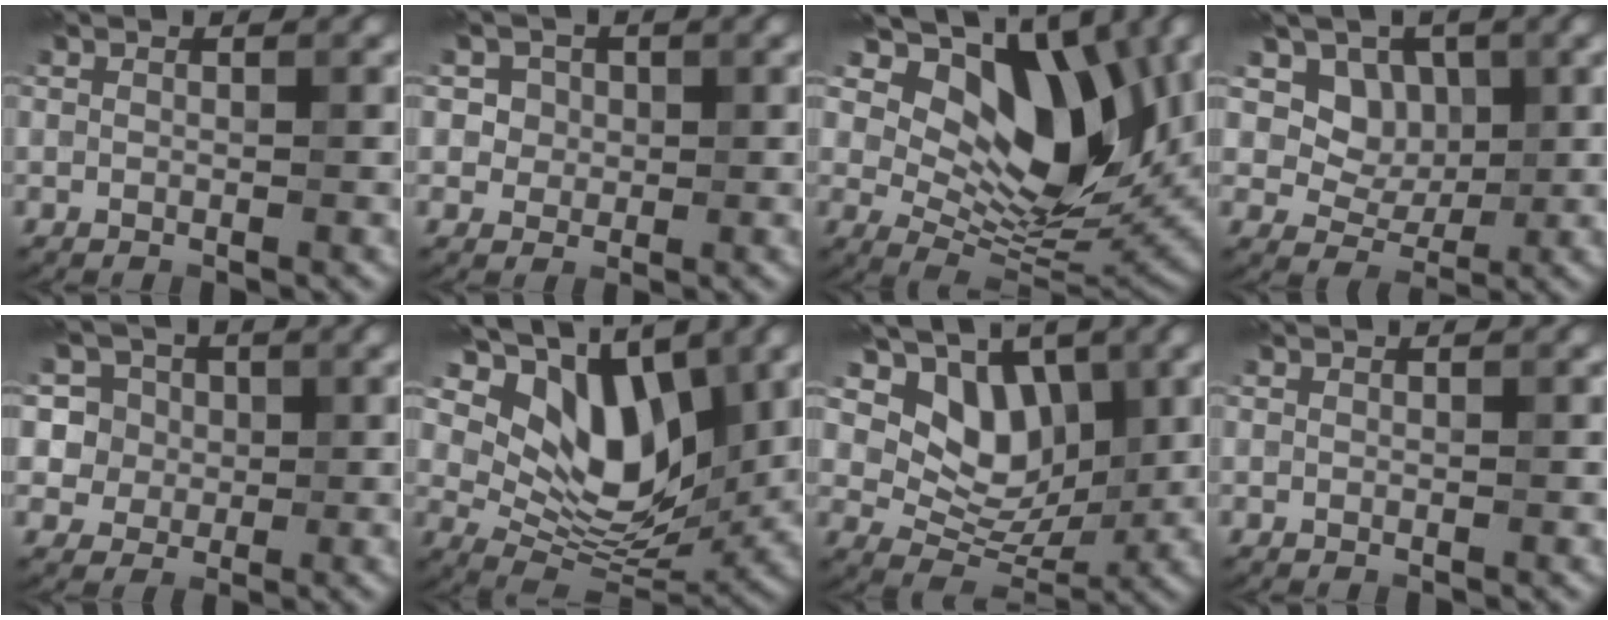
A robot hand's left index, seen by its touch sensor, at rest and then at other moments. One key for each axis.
{"total": 3.0, "fx": 1.3, "fy": 2.6, "fz": 0.9, "tx": -0.010, "ty": 0.009, "tz": 0.007}
{"total": 13.7, "fx": 5.8, "fy": 7.5, "fz": 9.8, "tx": -0.140, "ty": 0.002, "tz": 0.098}
{"total": 4.8, "fx": 1.9, "fy": 4.0, "fz": 1.9, "tx": -0.038, "ty": -0.015, "tz": 0.039}
{"total": 9.2, "fx": 4.4, "fy": 7.6, "fz": 2.9, "tx": -0.078, "ty": 0.035, "tz": 0.052}
{"total": 11.1, "fx": 5.0, "fy": 6.3, "fz": 7.6, "tx": -0.131, "ty": -0.003, "tz": 0.090}
{"total": 6.1, "fx": 2.6, "fy": 4.5, "fz": 3.3, "tx": -0.044, "ty": -0.013, "tz": 0.039}
{"total": 0.0}